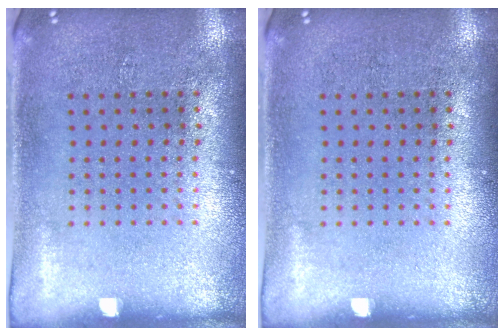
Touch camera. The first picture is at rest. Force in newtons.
{"total": 0.0}